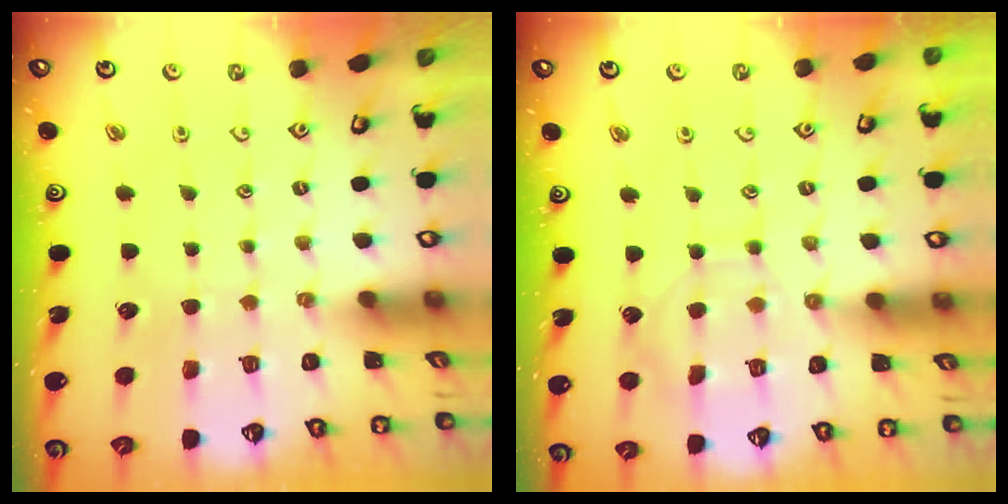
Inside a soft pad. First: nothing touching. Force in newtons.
{"total": 8.4, "press": 8.3, "slide": 1.0}